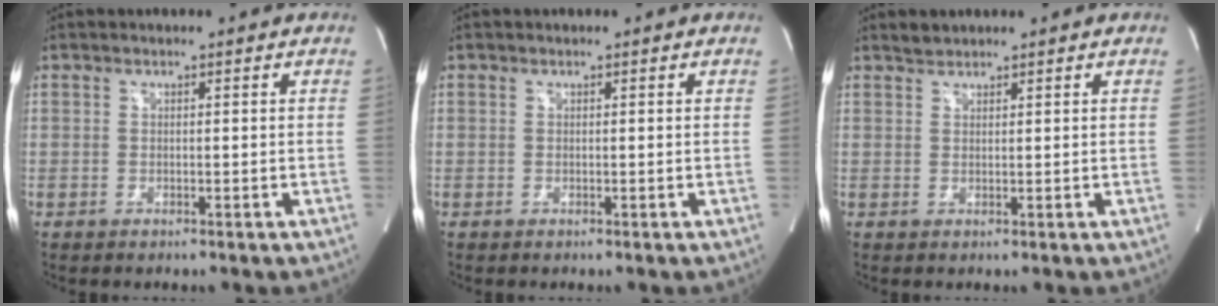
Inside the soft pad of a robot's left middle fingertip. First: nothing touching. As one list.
[{"total": 0.0}, {"total": 1.3, "force": [1.3, 0.4, 0.1], "torque": [-0.008, 0.004, 0.024]}]